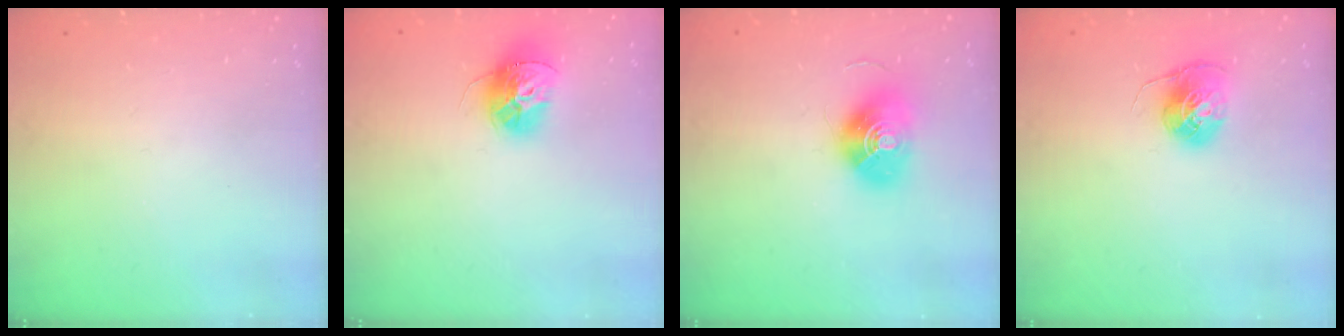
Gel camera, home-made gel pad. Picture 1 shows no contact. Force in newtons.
{"total": 12.7, "press": 12.7, "slide": 1.0}
{"total": 12.7, "press": 12.7, "slide": 0.5}
{"total": 7.1, "press": 7.1, "slide": 0.5}